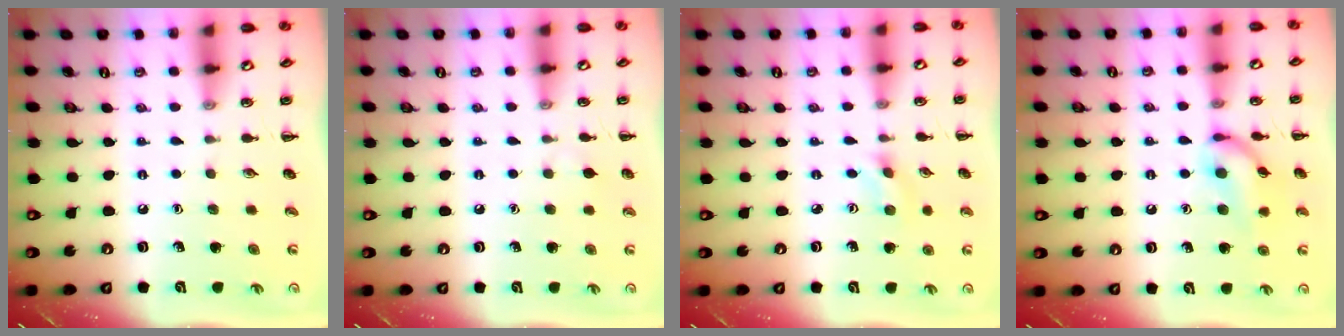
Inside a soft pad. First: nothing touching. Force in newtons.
{"total": 3.9, "press": 3.6, "slide": 1.6}
{"total": 1.4, "press": 1.3, "slide": 0.5}
{"total": 13.0, "press": 13.0, "slide": 0.9}